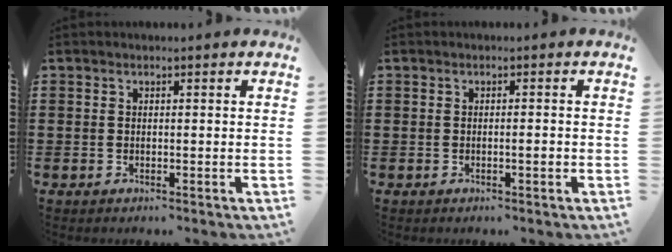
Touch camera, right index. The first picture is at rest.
{"total": 1.1, "force": [-0.4, 0.2, 1.0], "torque": [-0.016, -0.001, -0.006]}